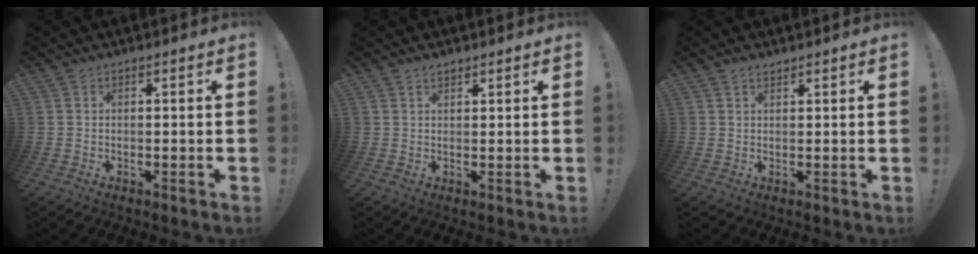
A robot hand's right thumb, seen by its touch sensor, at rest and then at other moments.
{"total": 1.6, "force": [1.4, 0.7, 0.5], "torque": [0.002, -0.010, 0.024]}
{"total": 1.6, "force": [1.4, 0.5, 0.7], "torque": [-0.009, -0.006, 0.024]}